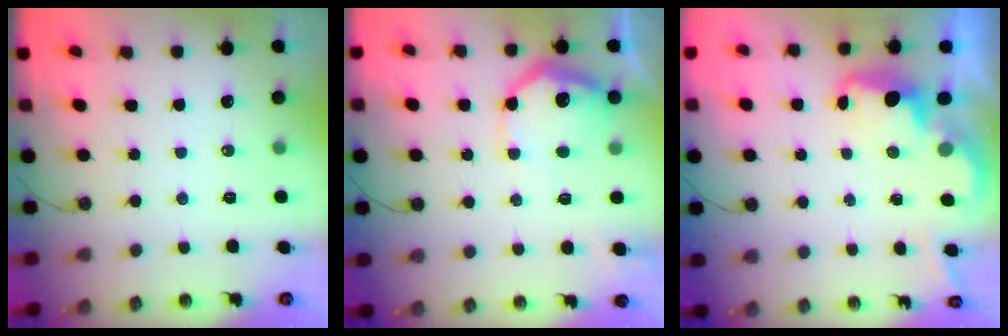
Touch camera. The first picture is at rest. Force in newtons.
{"total": 15.3, "press": 15.3, "slide": 1.1}
{"total": 2.6, "press": 2.6, "slide": 0.5}